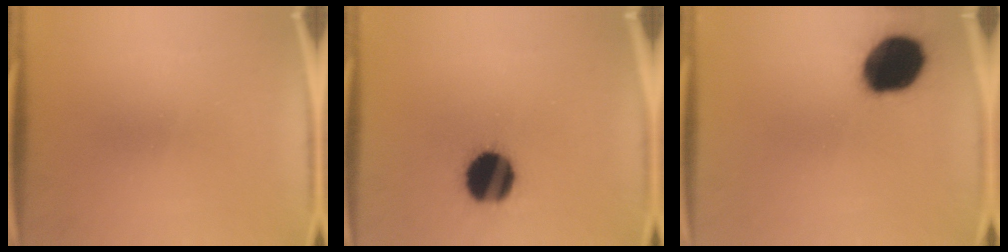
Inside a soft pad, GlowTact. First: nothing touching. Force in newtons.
{"total": 16.4}
{"total": 18.3}